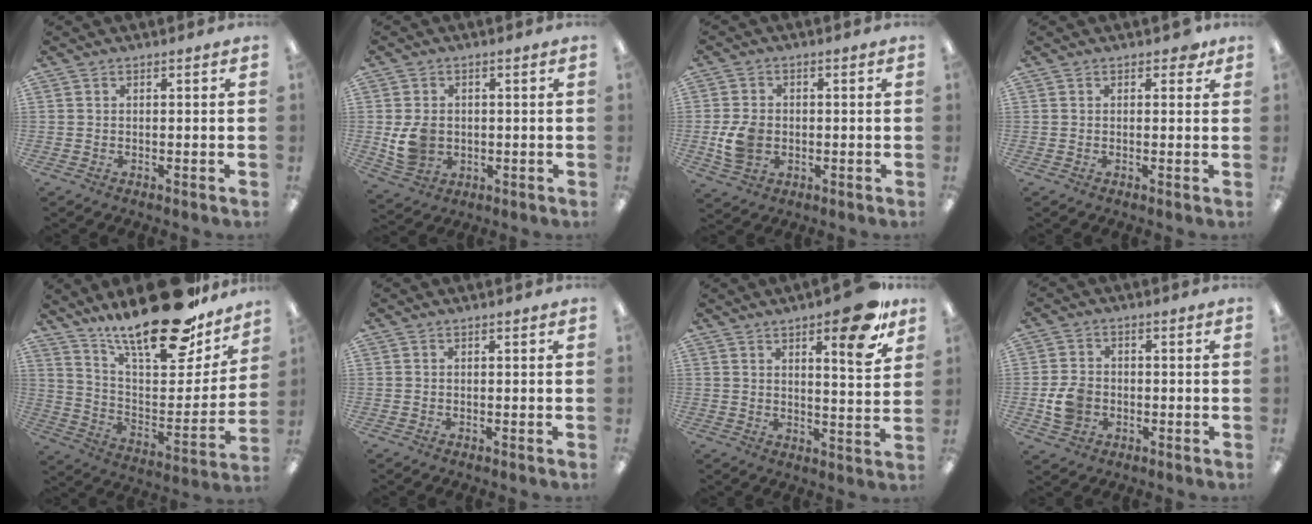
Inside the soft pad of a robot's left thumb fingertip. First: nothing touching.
{"total": 6.7, "force": [-0.1, 5.7, 3.7], "torque": [-0.072, 0.004, -0.002]}
{"total": 7.1, "force": [-1.1, 5.5, 4.2], "torque": [-0.076, 0.002, -0.019]}
{"total": 2.2, "force": [1.1, 1.4, 1.3], "torque": [-0.012, -0.001, 0.015]}
{"total": 24.5, "force": [18.3, 8.1, 14.0], "torque": [-0.210, -0.122, 0.310]}
{"total": 0.0}
{"total": 12.0, "force": [7.7, 3.2, 8.7], "torque": [-0.104, -0.045, 0.119]}
{"total": 6.7, "force": [-1.5, 5.4, 3.6], "torque": [-0.057, 0.006, -0.027]}